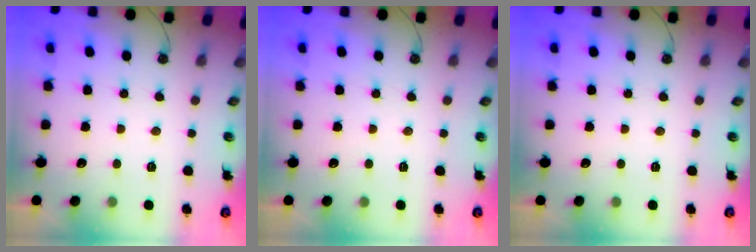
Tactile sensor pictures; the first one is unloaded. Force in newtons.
{"total": 0.0}
{"total": 0.0}